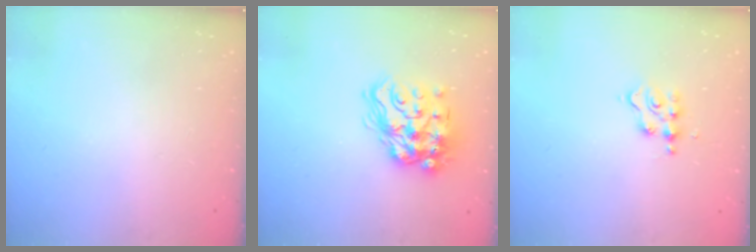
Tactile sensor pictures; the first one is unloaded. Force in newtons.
{"total": 17.8, "press": 17.7, "slide": 1.1}
{"total": 3.3, "press": 3.3, "slide": 0.2}